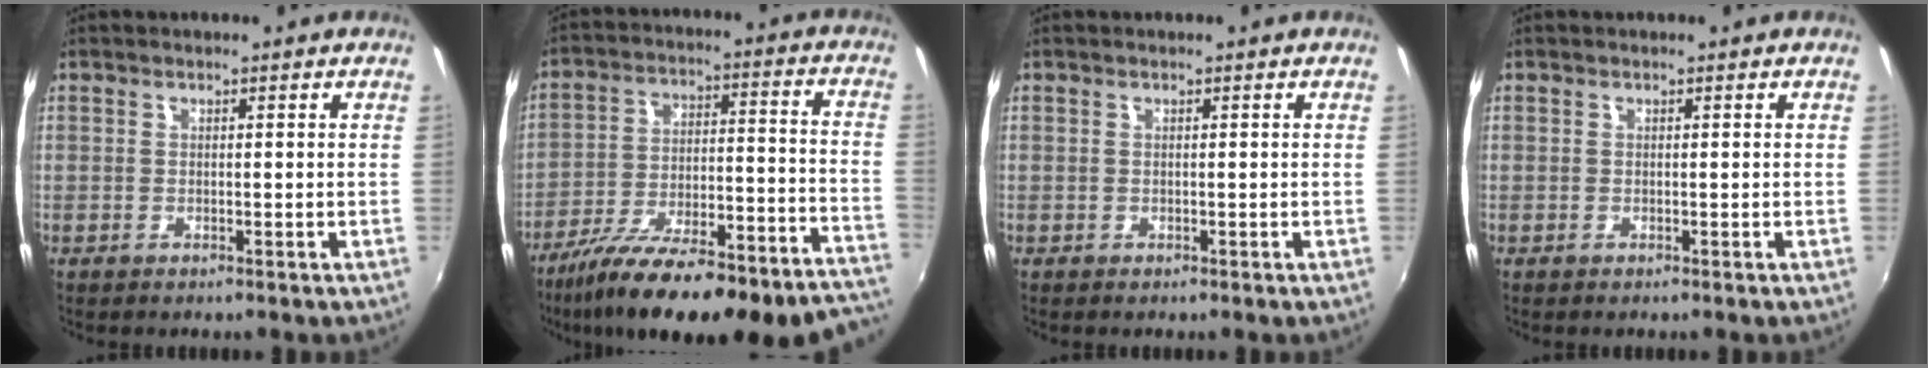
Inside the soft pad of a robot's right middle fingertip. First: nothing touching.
{"total": 31.3, "force": [-26.3, 6.3, 15.8], "torque": [-0.223, -0.045, -0.370]}
{"total": 0.0}
{"total": 0.0}